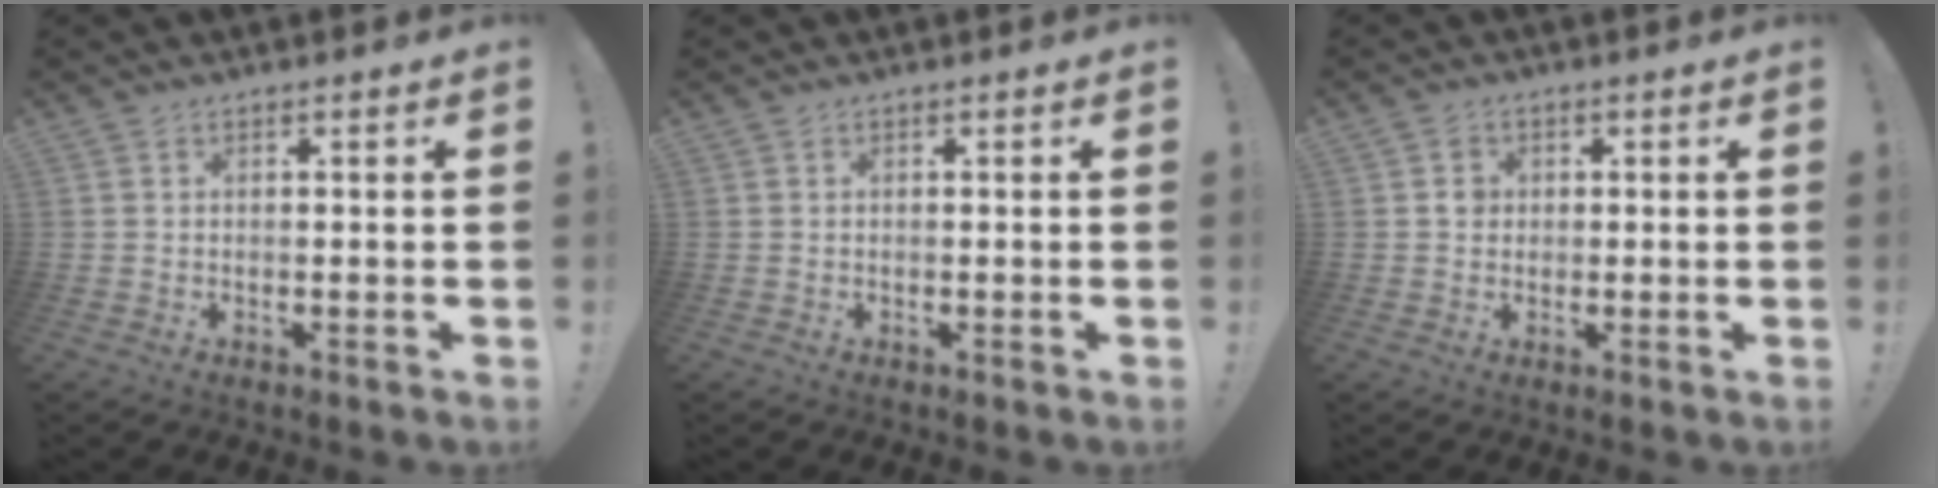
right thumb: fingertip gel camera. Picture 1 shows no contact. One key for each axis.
{"total": 0.0}
{"total": 2.6, "fx": 0.2, "fy": 2.4, "fz": 0.9, "tx": -0.001, "ty": 0.000, "tz": -0.001}